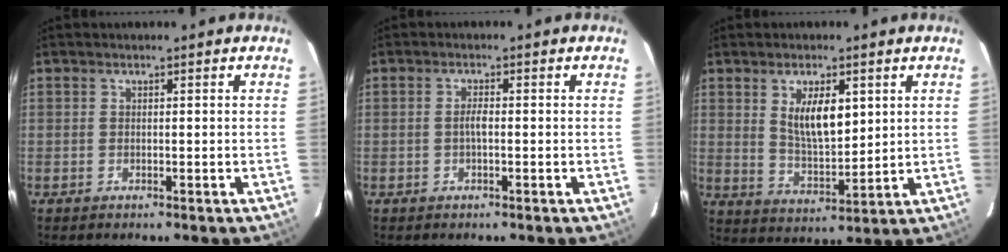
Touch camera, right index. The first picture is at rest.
{"total": 1.6, "force": [-0.3, 0.4, 1.6], "torque": [-0.030, 0.003, -0.008]}
{"total": 7.9, "force": [3.3, 2.9, 6.6], "torque": [-0.115, -0.007, 0.071]}